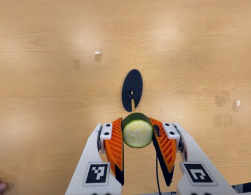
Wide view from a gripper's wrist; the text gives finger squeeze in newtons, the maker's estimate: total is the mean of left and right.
{"total": 11.4, "left": 11.8, "right": 11.0}